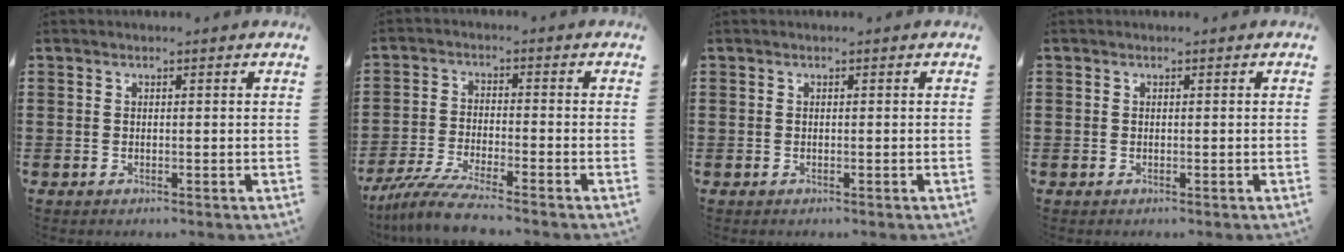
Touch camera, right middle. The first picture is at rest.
{"total": 6.5, "force": [-5.8, -0.3, 2.9], "torque": [-0.072, -0.020, -0.113]}
{"total": 0.0}
{"total": 0.0}